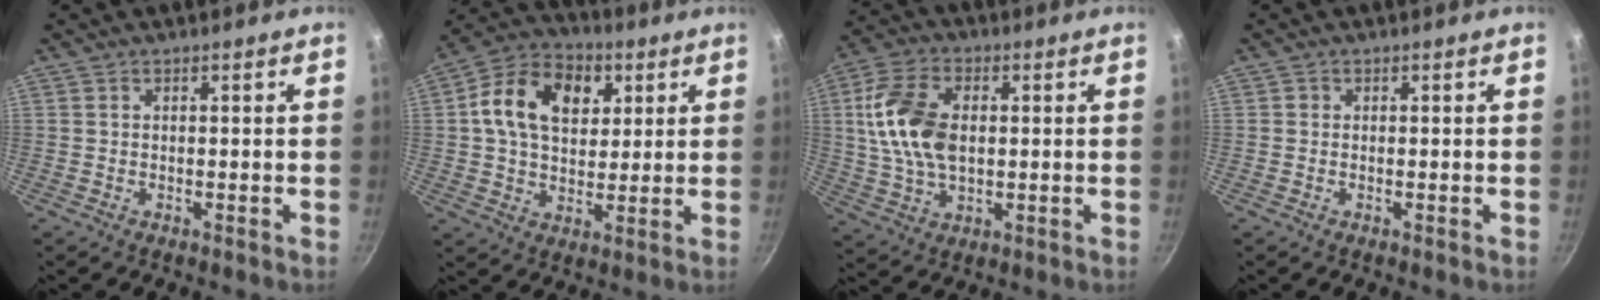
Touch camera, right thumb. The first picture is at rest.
{"total": 15.7, "force": [4.4, 11.2, 10.2], "torque": [-0.145, 0.007, 0.059]}
{"total": 14.1, "force": [1.4, 8.8, 10.9], "torque": [-0.199, 0.007, 0.023]}
{"total": 0.6, "force": [0.0, 0.6, 0.1], "torque": [0.003, 0.002, -0.003]}